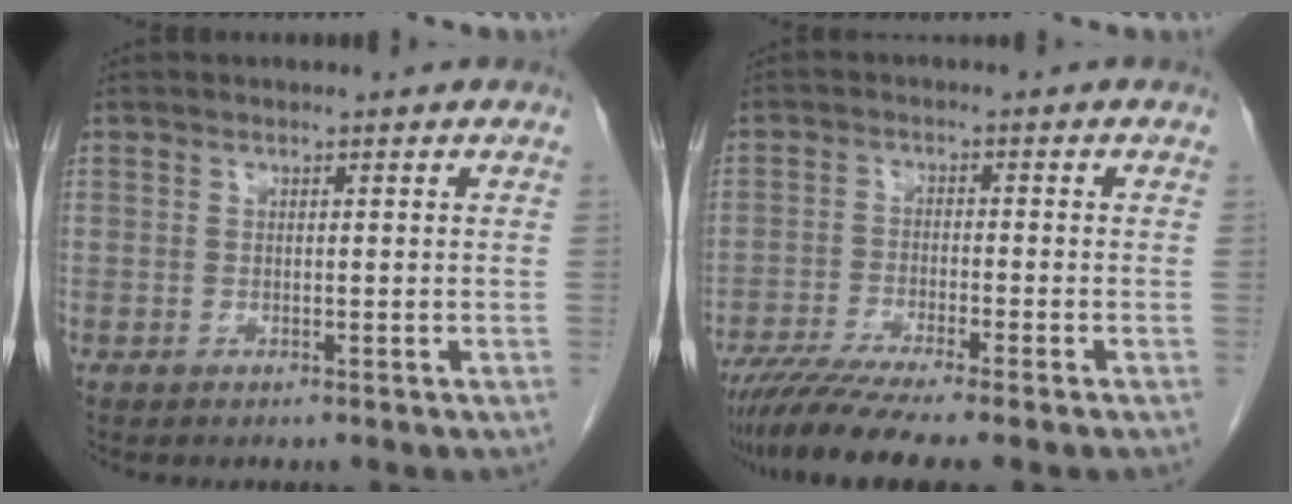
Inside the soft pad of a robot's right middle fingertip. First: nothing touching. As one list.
[{"total": 8.7, "force": [-7.0, -0.5, 5.1], "torque": [-0.077, -0.023, -0.117]}]